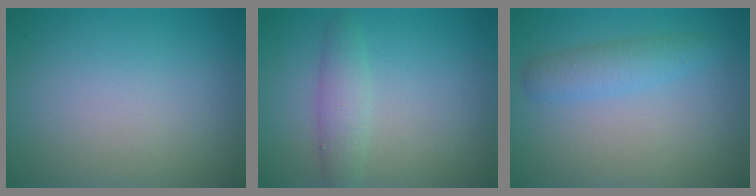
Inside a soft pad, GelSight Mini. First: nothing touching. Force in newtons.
{"total": 2.4, "press": 2.4, "slide": 0.2}
{"total": 2.4, "press": 2.4, "slide": 0.1}